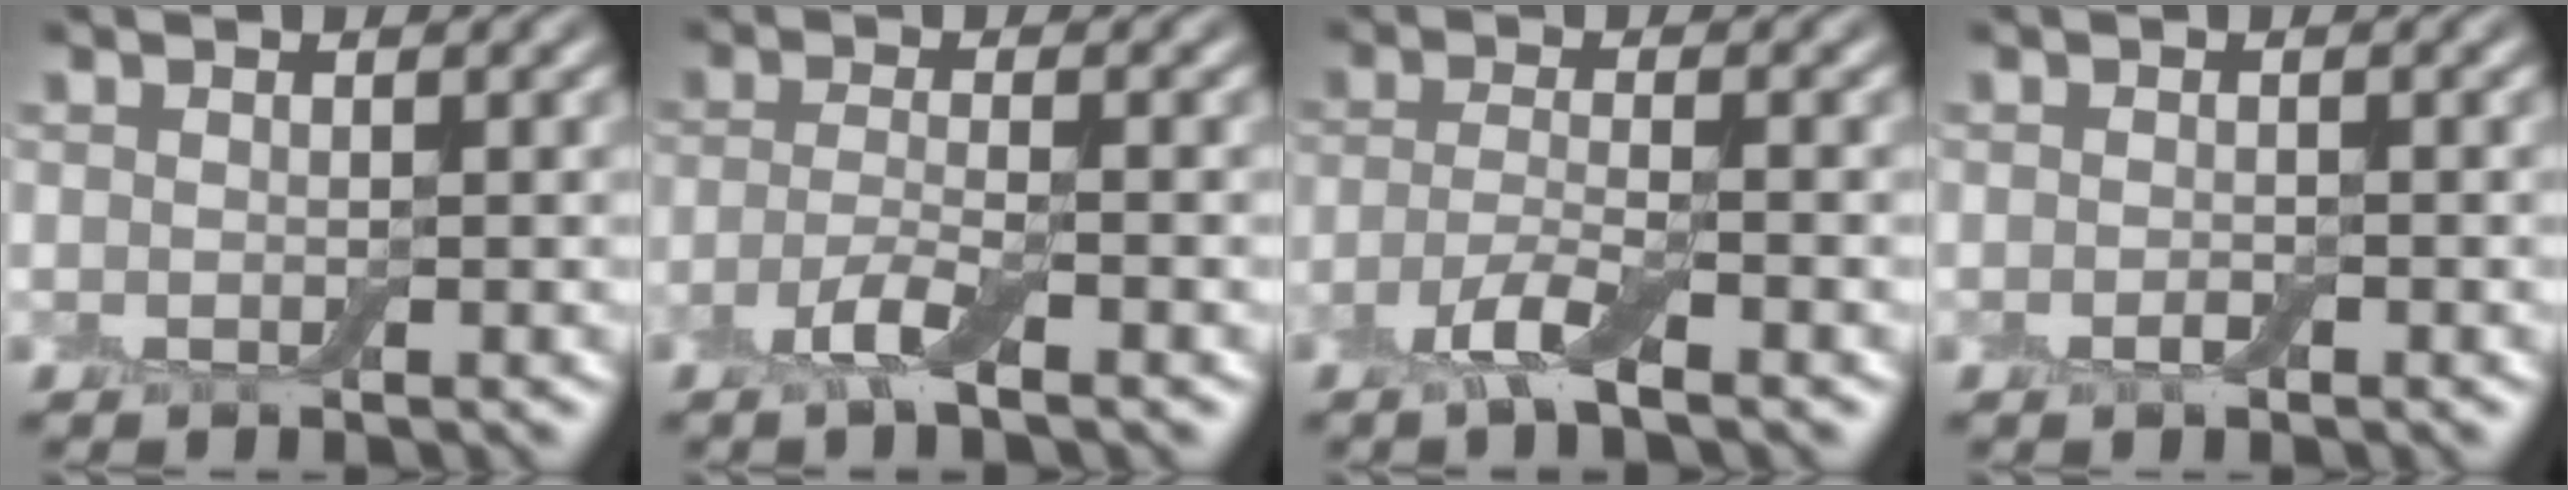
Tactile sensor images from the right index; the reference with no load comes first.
{"total": 2.7, "force": [-1.5, 0.5, 2.2], "torque": [-0.049, -0.004, -0.036]}
{"total": 3.1, "force": [-1.8, 0.5, 2.5], "torque": [-0.054, -0.005, -0.043]}
{"total": 0.8, "force": [-0.4, 0.4, 0.5], "torque": [-0.012, 0.000, -0.007]}